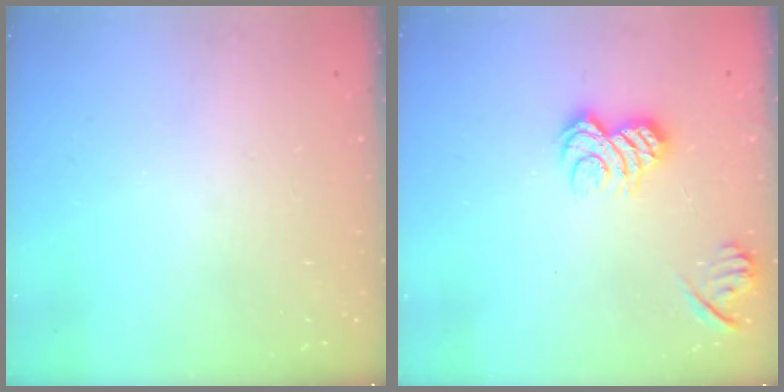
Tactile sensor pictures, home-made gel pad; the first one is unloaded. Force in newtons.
{"total": 9.3, "press": 9.3, "slide": 0.3}